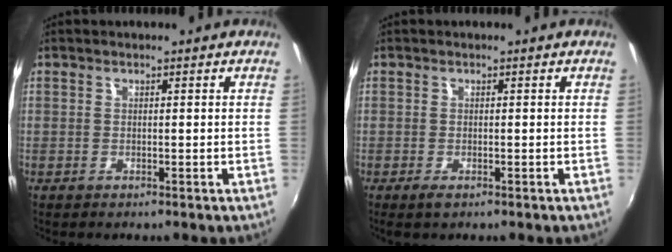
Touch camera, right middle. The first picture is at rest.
{"total": 1.4, "force": [-0.8, 0.5, 1.0], "torque": [-0.020, -0.006, -0.015]}